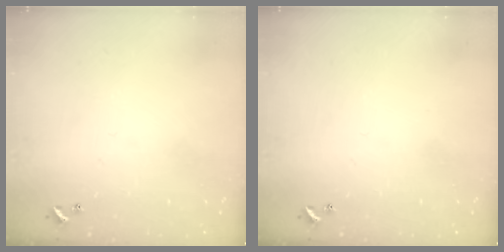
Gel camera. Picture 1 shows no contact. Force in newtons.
{"total": 0.0}